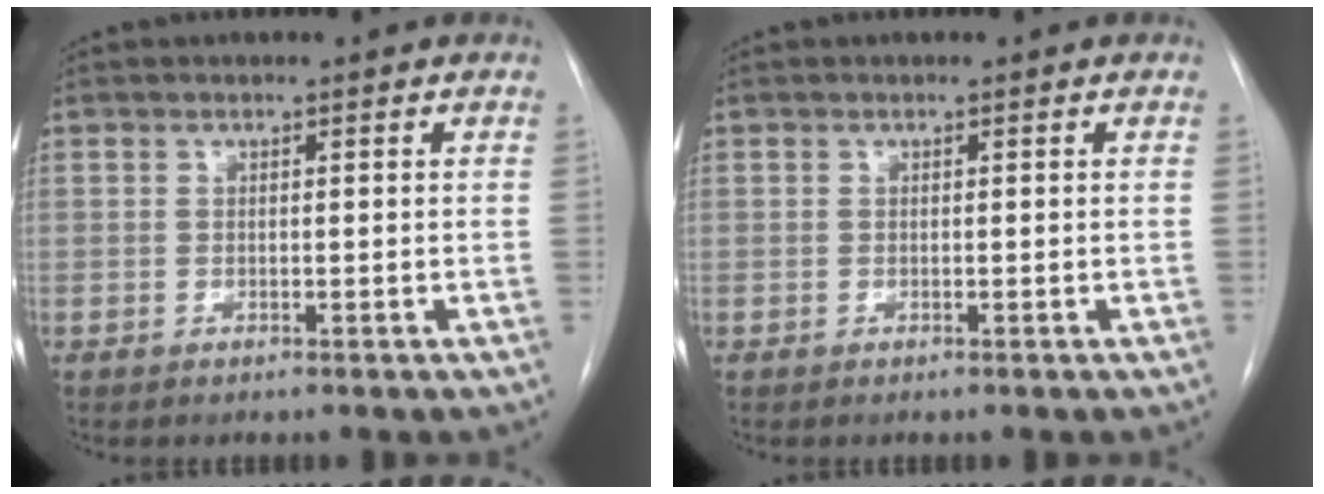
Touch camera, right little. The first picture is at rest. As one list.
[{"total": 0.0}]